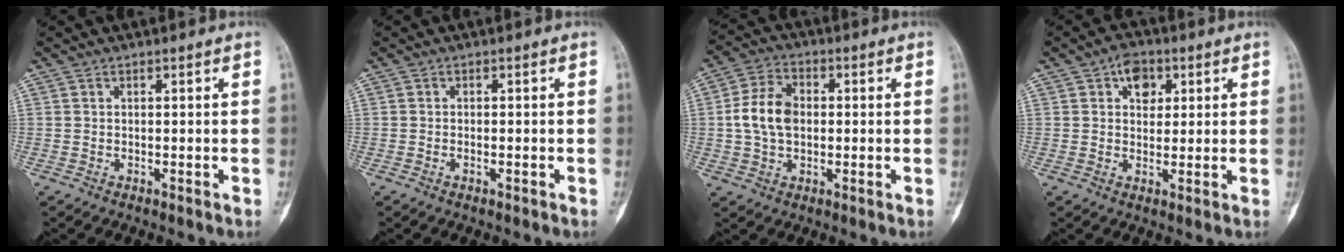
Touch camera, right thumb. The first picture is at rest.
{"total": 0.7, "force": [-0.2, 0.3, 0.6], "torque": [-0.012, 0.007, -0.003]}
{"total": 8.9, "force": [0.2, 6.2, 6.4], "torque": [-0.111, 0.015, -0.001]}
{"total": 5.3, "force": [2.2, 3.8, 3.0], "torque": [-0.015, -0.002, 0.028]}